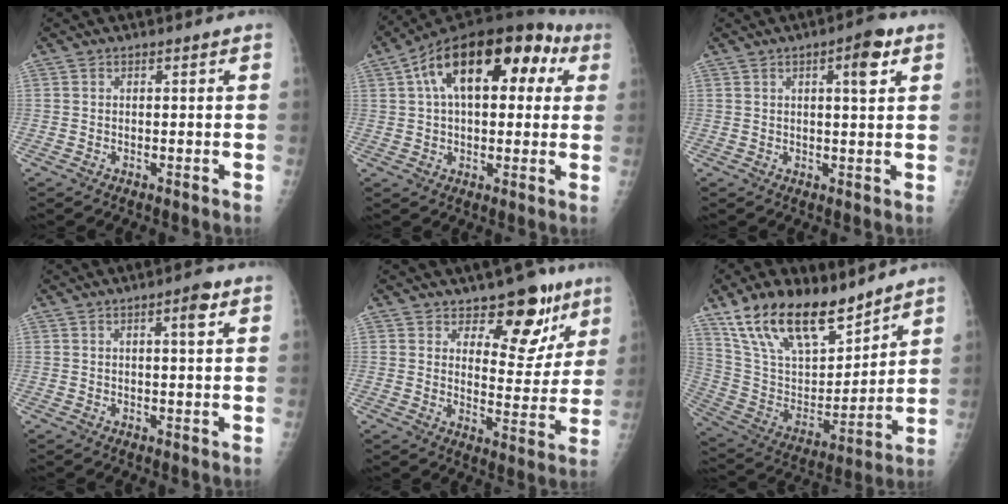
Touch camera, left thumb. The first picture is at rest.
{"total": 21.1, "force": [6.9, 11.2, 16.4], "torque": [-0.235, 0.046, 0.099]}
{"total": 5.9, "force": [2.5, 1.7, 5.0], "torque": [-0.063, -0.002, 0.031]}
{"total": 3.8, "force": [1.6, 1.0, 3.3], "torque": [-0.045, -0.001, 0.022]}
{"total": 12.3, "force": [8.0, 6.6, 6.5], "torque": [-0.026, -0.049, 0.116]}
{"total": 21.8, "force": [15.5, 9.3, 12.2], "torque": [-0.180, -0.062, 0.291]}